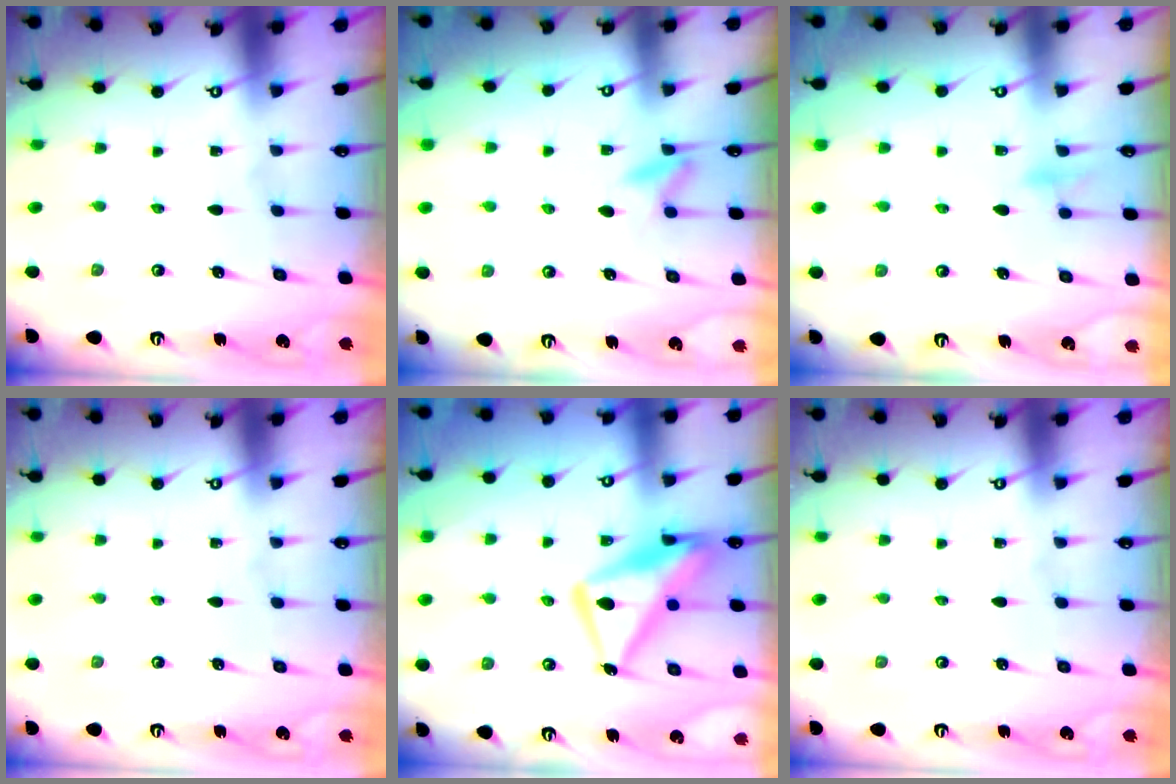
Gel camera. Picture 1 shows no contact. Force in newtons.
{"total": 6.2, "press": 6.1, "slide": 0.8}
{"total": 7.5, "press": 7.4, "slide": 0.6}
{"total": 0.0}
{"total": 16.4, "press": 16.3, "slide": 1.6}
{"total": 0.0}